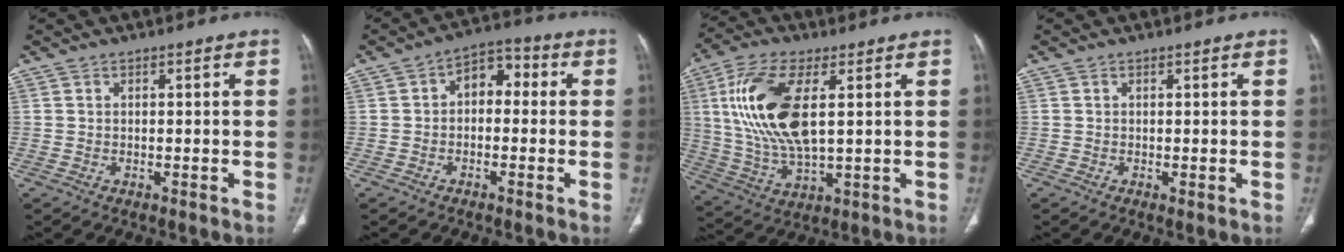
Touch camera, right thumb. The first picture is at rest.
{"total": 6.4, "force": [0.1, 4.4, 4.7], "torque": [-0.041, 0.030, -0.014]}
{"total": 17.1, "force": [3.5, 7.4, 15.1], "torque": [-0.318, -0.010, 0.073]}
{"total": 0.8, "force": [-0.1, 0.2, 0.8], "torque": [-0.015, -0.005, -0.001]}